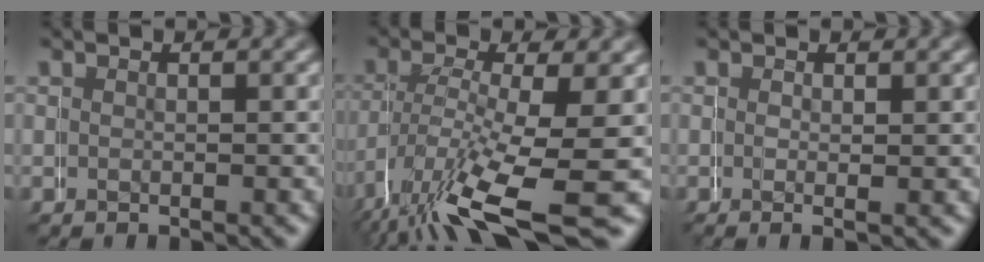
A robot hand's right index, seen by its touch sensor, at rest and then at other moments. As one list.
[{"total": 8.3, "force": [-4.1, 2.7, 6.7], "torque": [-0.125, -0.027, -0.055]}, {"total": 0.8, "force": [0.1, 0.1, 0.8], "torque": [-0.021, -0.005, -0.002]}]